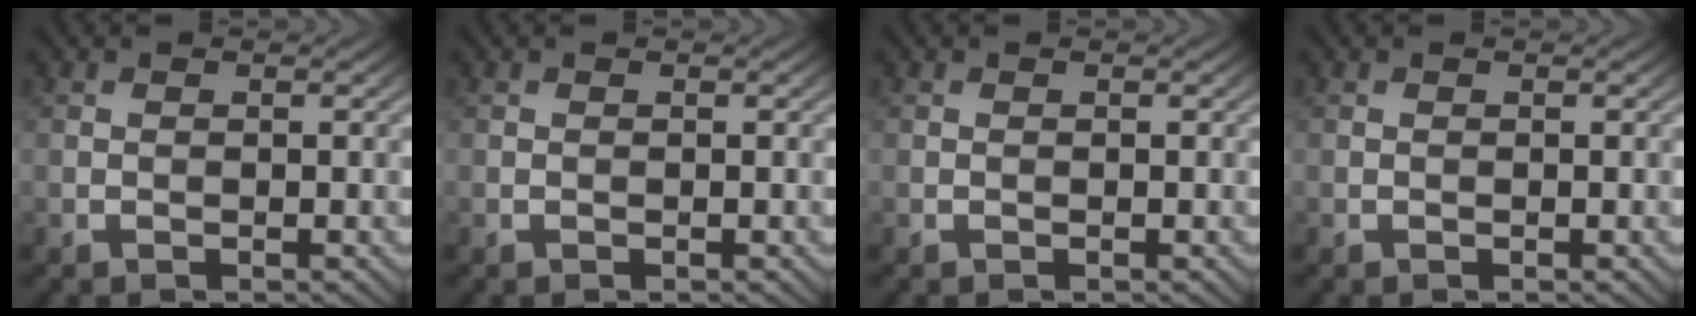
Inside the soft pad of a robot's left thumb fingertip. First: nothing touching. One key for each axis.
{"total": 0.0}
{"total": 0.0}
{"total": 0.0}